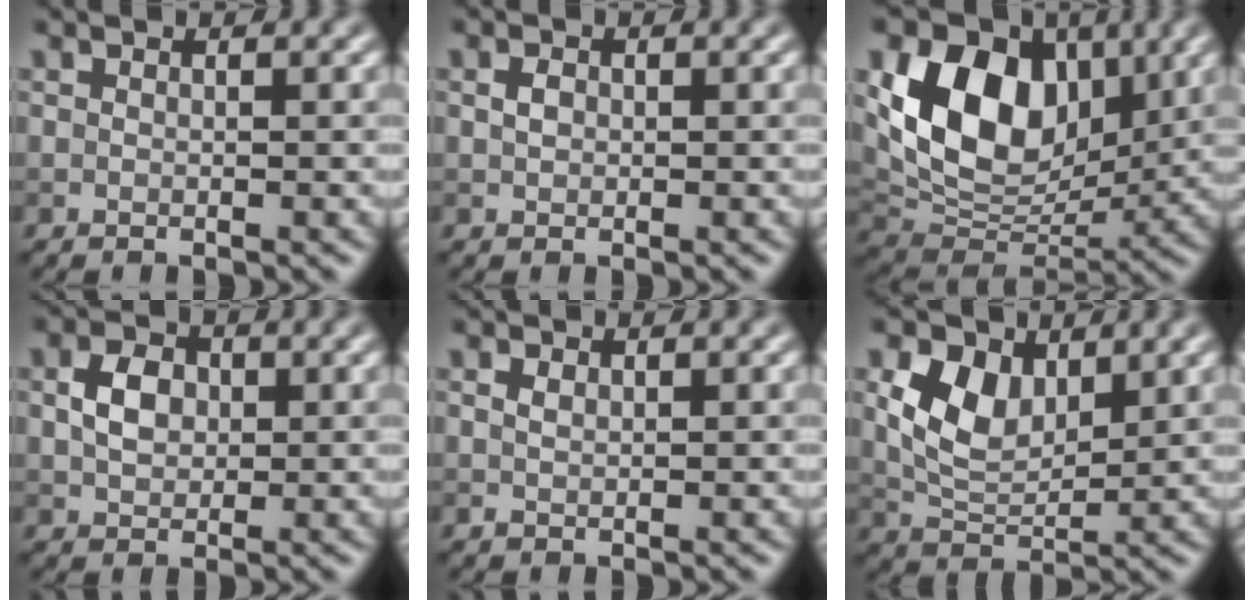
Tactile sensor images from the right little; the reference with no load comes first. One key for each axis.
{"total": 1.0, "fx": 0.0, "fy": 0.8, "fz": 0.6, "tx": -0.016, "ty": 0.001, "tz": 0.000}
{"total": 11.2, "fx": 3.1, "fy": 8.0, "fz": 7.3, "tx": -0.135, "ty": -0.008, "tz": 0.057}
{"total": 3.1, "fx": 0.4, "fy": 2.3, "fz": 2.0, "tx": -0.044, "ty": 0.005, "tz": 0.005}
{"total": 0.9, "fx": 0.3, "fy": 0.7, "fz": 0.5, "tx": -0.013, "ty": -0.003, "tz": 0.006}
{"total": 5.2, "fx": 1.8, "fy": 3.3, "fz": 3.6, "tx": -0.081, "ty": -0.003, "tz": 0.035}